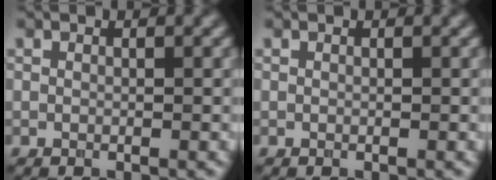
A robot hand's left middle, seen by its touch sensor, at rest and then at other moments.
{"total": 0.0}